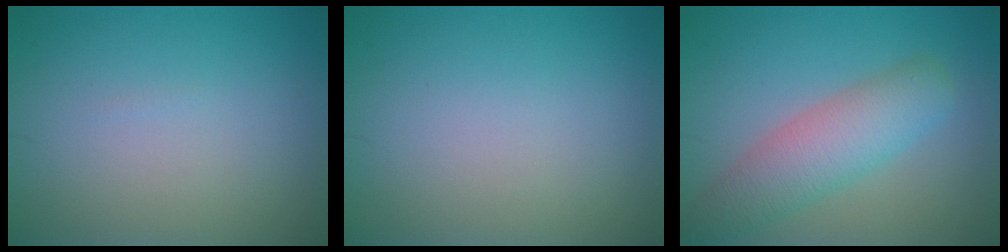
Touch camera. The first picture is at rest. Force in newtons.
{"total": 0.0}
{"total": 5.0, "press": 5.0, "slide": 0.3}